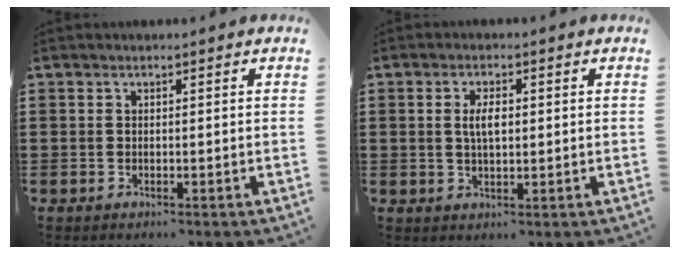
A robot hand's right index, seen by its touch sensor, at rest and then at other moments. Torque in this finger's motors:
{"motor_torque": [0.54, 0.45, 0.41, 0.07]}